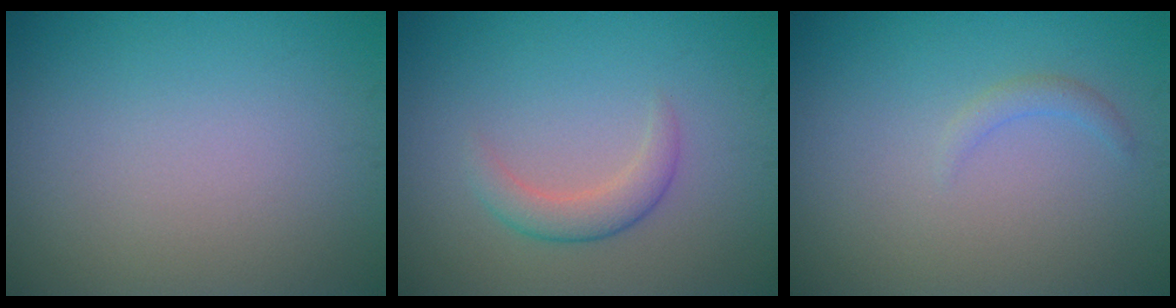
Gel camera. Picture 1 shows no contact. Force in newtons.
{"total": 2.3, "press": 2.3, "slide": 0.1}
{"total": 1.0, "press": 1.0, "slide": 0.2}